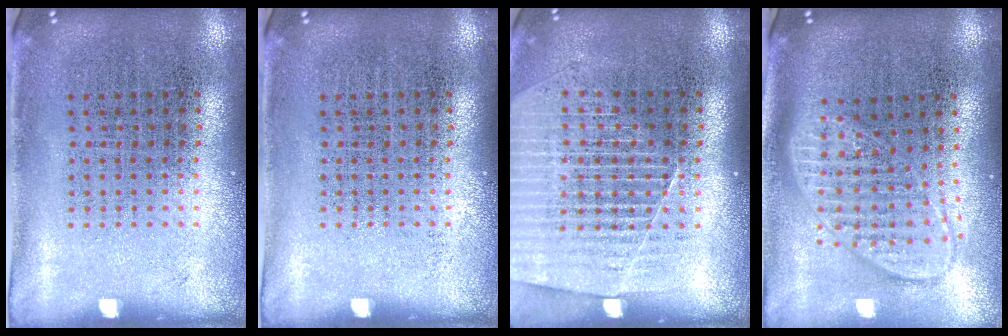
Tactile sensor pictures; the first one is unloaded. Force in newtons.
{"total": 0.0}
{"total": 1.6, "press": 1.5, "slide": 0.4}
{"total": 1.8, "press": 1.5, "slide": 1.0}